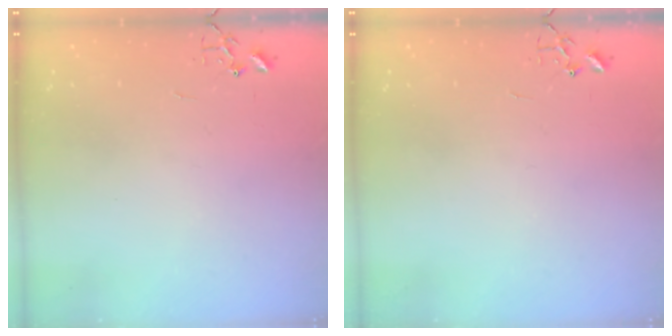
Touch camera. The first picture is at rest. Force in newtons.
{"total": 0.0}